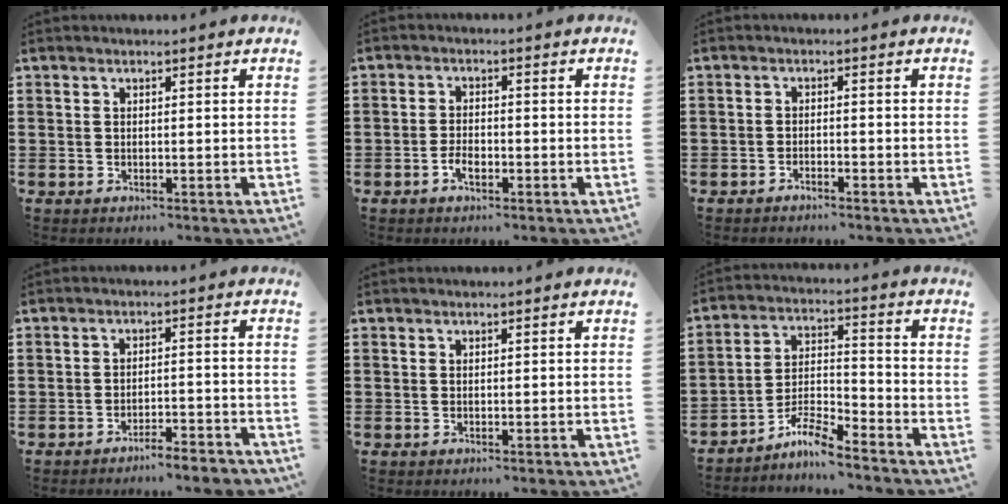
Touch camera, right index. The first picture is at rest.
{"total": 2.6, "force": [-1.2, 1.3, 1.8], "torque": [-0.042, 0.001, -0.026]}
{"total": 1.3, "force": [-1.3, 0.0, 0.2], "torque": [-0.009, -0.001, -0.026]}
{"total": 3.2, "force": [-3.1, 0.0, 0.8], "torque": [-0.017, 0.001, -0.063]}
{"total": 0.0}
{"total": 6.4, "force": [-5.8, 0.4, 2.7], "torque": [-0.068, -0.004, -0.117]}